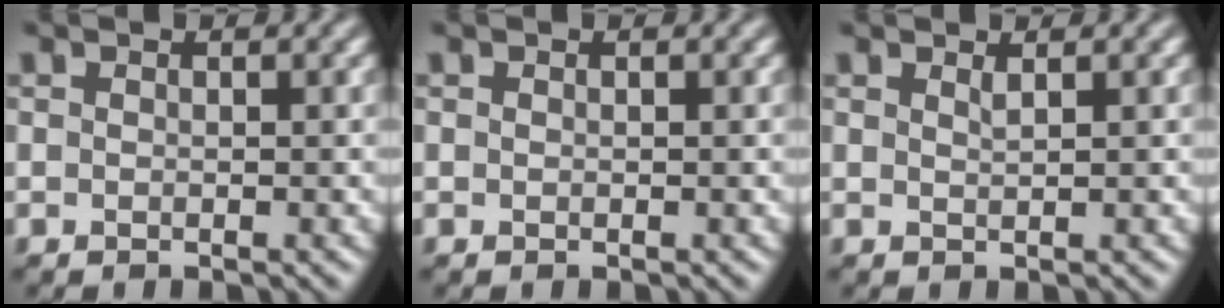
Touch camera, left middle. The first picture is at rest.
{"total": 0.0}
{"total": 0.6, "force": [0.5, 0.1, 0.4], "torque": [-0.004, -0.001, 0.008]}